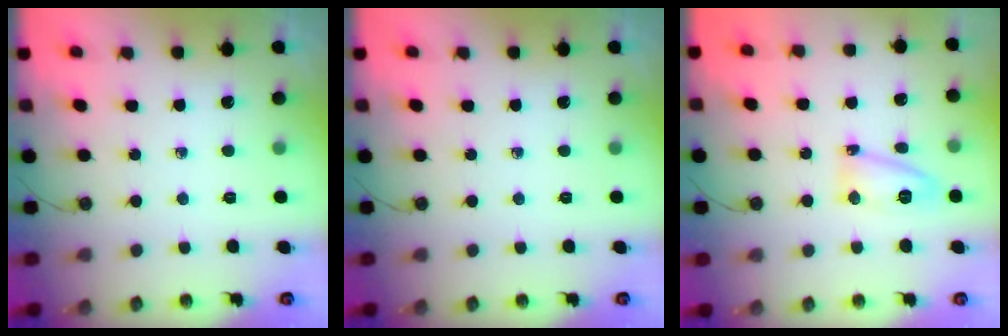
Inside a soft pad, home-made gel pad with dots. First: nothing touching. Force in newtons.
{"total": 0.0}
{"total": 8.5, "press": 8.4, "slide": 0.9}